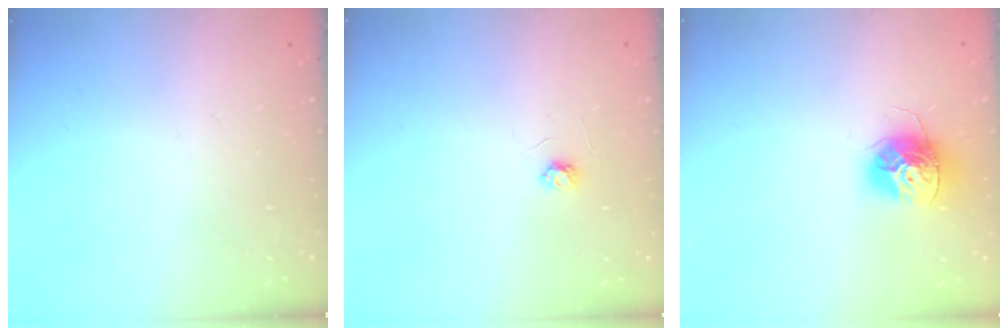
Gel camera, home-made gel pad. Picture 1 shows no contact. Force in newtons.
{"total": 2.6, "press": 2.6, "slide": 0.3}
{"total": 12.2, "press": 12.2, "slide": 0.4}